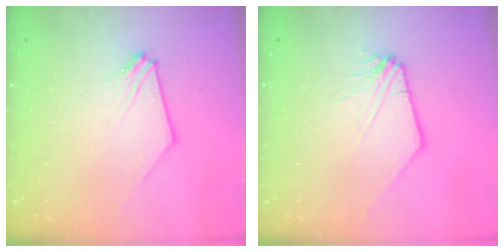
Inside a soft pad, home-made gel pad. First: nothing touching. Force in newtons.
{"total": 0.0}